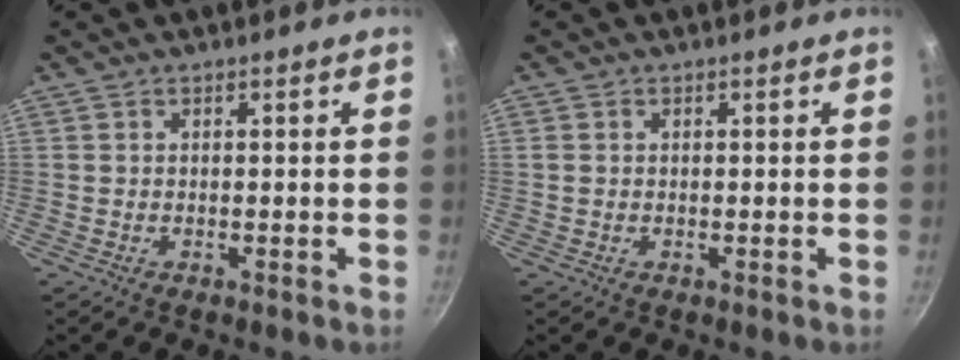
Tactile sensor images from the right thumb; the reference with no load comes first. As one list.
[{"total": 0.9, "force": [0.2, 0.8, 0.4], "torque": [-0.008, 0.002, 0.002]}]